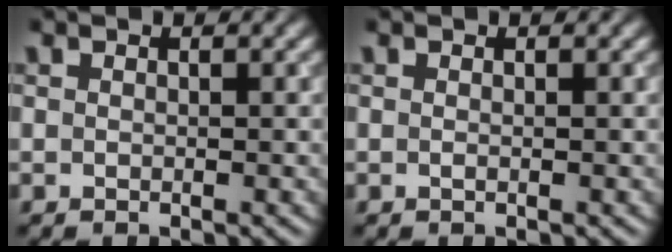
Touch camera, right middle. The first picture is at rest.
{"total": 0.0}